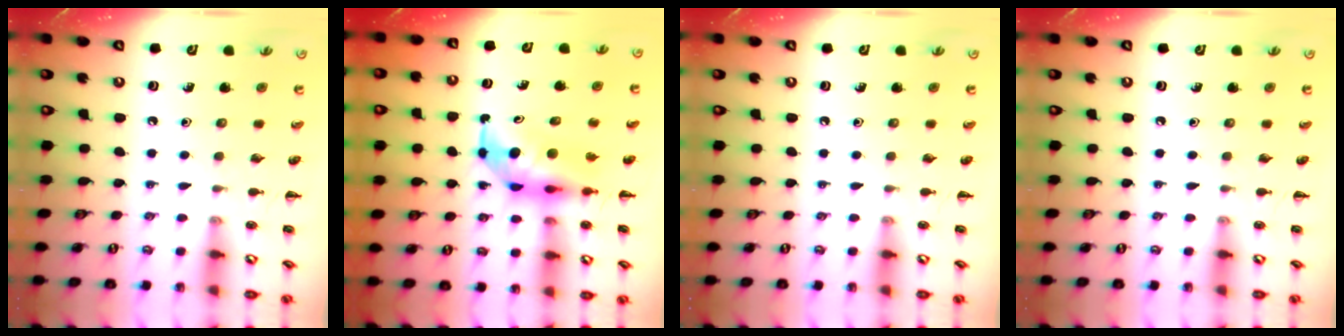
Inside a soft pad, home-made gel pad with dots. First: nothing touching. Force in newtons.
{"total": 5.6, "press": 5.5, "slide": 1.2}
{"total": 0.0}
{"total": 0.0}